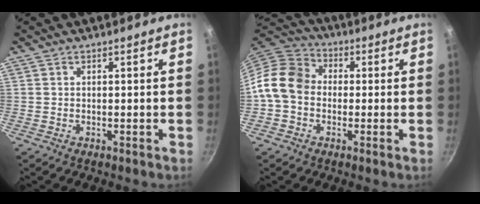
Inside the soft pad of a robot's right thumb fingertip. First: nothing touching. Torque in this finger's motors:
{"motor_torque": [1.63, 1.89, 0.84, -1.06, 0.08]}